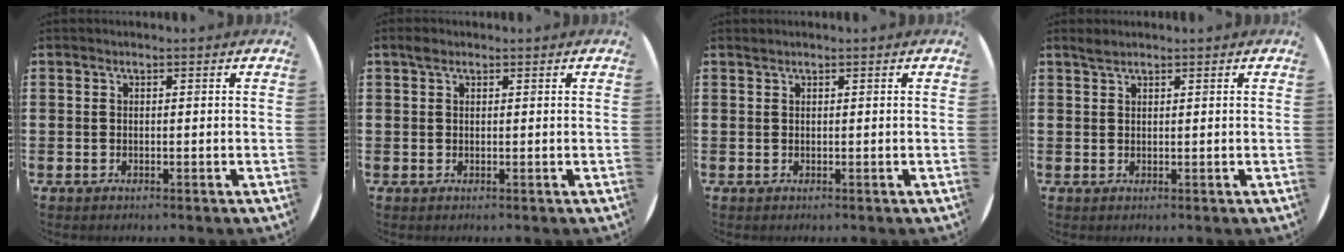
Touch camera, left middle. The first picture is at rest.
{"total": 1.0, "force": [0.8, 0.6, 0.4], "torque": [-0.001, 0.001, 0.013]}
{"total": 0.0}
{"total": 1.2, "force": [1.2, 0.2, 0.4], "torque": [-0.010, 0.002, 0.022]}